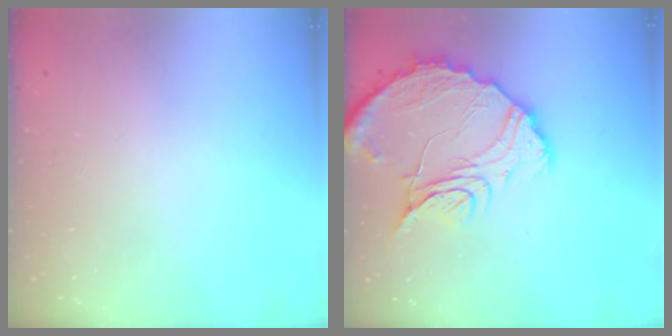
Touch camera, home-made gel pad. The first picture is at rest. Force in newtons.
{"total": 15.0, "press": 14.9, "slide": 1.3}